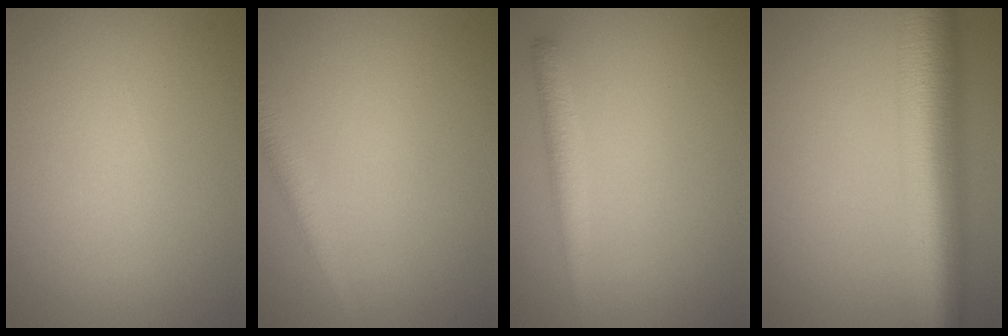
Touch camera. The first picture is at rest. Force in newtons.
{"total": 2.4, "press": 2.4, "slide": 0.0}
{"total": 2.1, "press": 2.1, "slide": 0.1}
{"total": 10.6, "press": 10.6, "slide": 0.3}